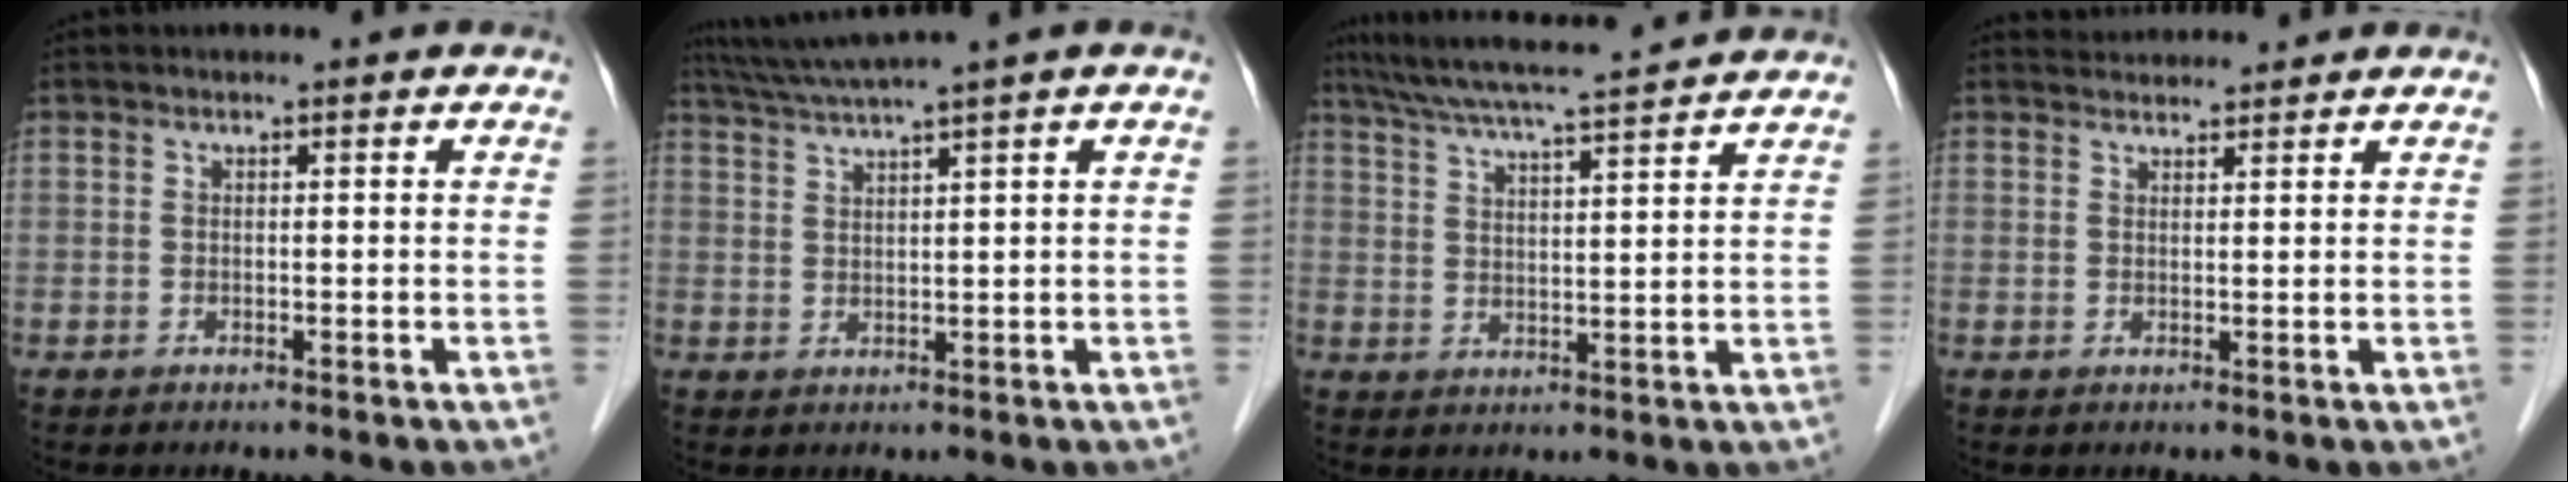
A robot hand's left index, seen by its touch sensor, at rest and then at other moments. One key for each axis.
{"total": 6.2, "fx": 5.0, "fy": -1.9, "fz": 3.3, "tx": -0.061, "ty": 0.017, "tz": 0.093}
{"total": 14.4, "fx": 12.7, "fy": 0.0, "fz": 6.8, "tx": -0.130, "ty": 0.033, "tz": 0.186}
{"total": 3.5, "fx": 3.5, "fy": 0.5, "fz": 0.0, "tx": -0.007, "ty": 0.028, "tz": 0.056}